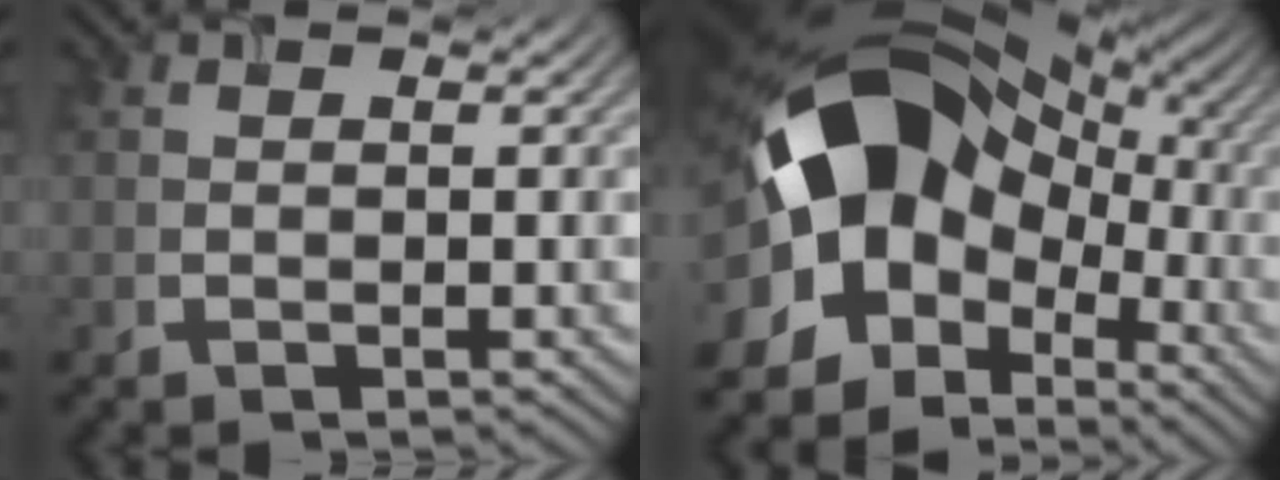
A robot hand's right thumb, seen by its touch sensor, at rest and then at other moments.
{"total": 20.0, "force": [-1.4, 14.6, 13.5], "torque": [-0.244, -0.012, -0.021]}